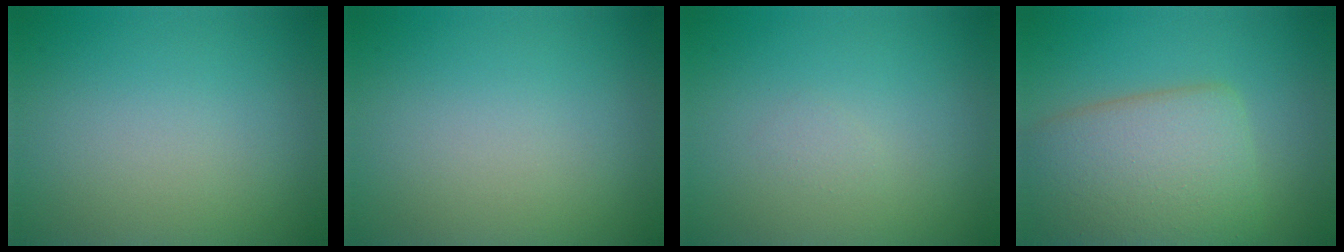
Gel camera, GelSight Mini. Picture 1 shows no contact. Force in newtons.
{"total": 0.0}
{"total": 0.6, "press": 0.6, "slide": 0.0}
{"total": 7.4, "press": 7.4, "slide": 0.3}